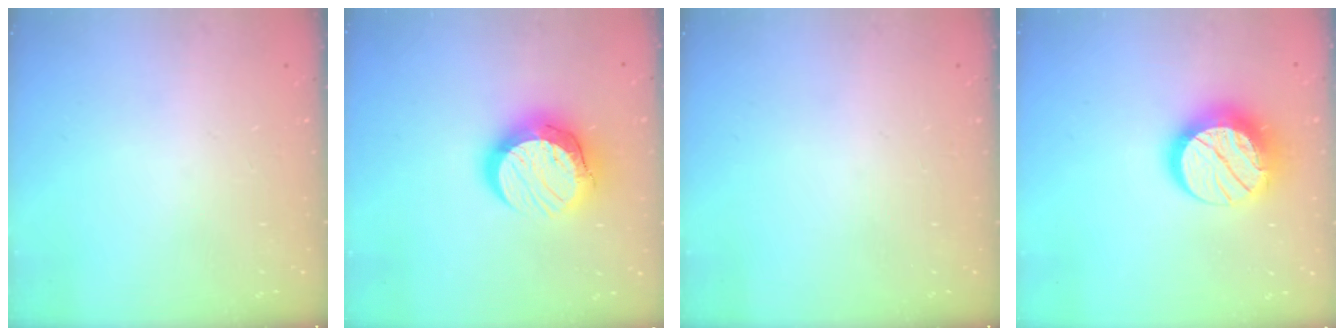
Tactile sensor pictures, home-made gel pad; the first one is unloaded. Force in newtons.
{"total": 15.6, "press": 15.5, "slide": 1.0}
{"total": 0.0}
{"total": 15.4, "press": 15.3, "slide": 1.0}